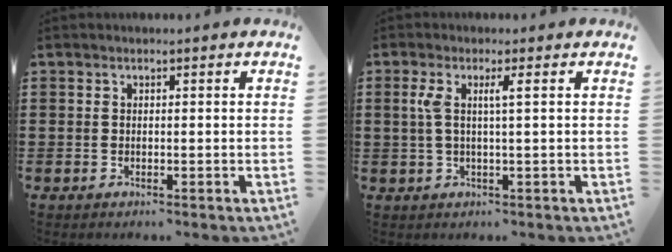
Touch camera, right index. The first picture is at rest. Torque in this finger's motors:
{"motor_torque": [0.31, -0.05, 0.07, 0.08]}